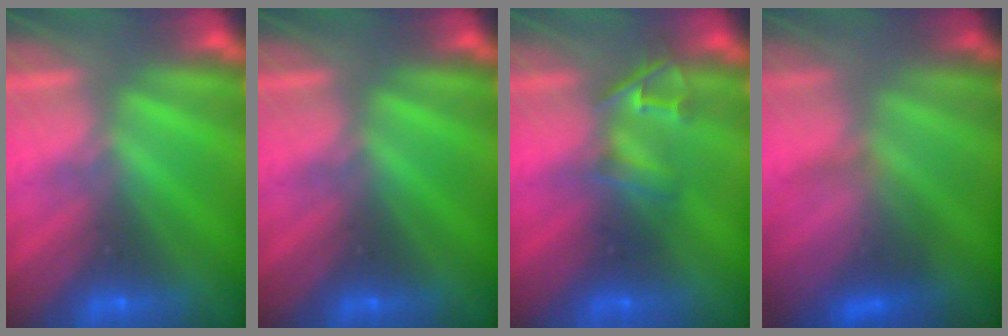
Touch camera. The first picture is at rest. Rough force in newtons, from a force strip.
{"total": 0.0}
{"total": 2.4}
{"total": 3.3}